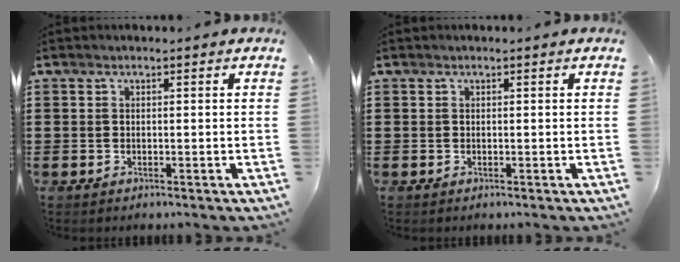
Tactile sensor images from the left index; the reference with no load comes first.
{"total": 0.0}